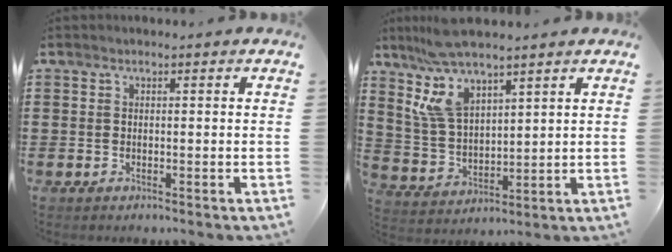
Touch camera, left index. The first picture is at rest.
{"total": 8.6, "force": [5.9, 2.9, 5.5], "torque": [-0.131, -0.011, 0.110]}